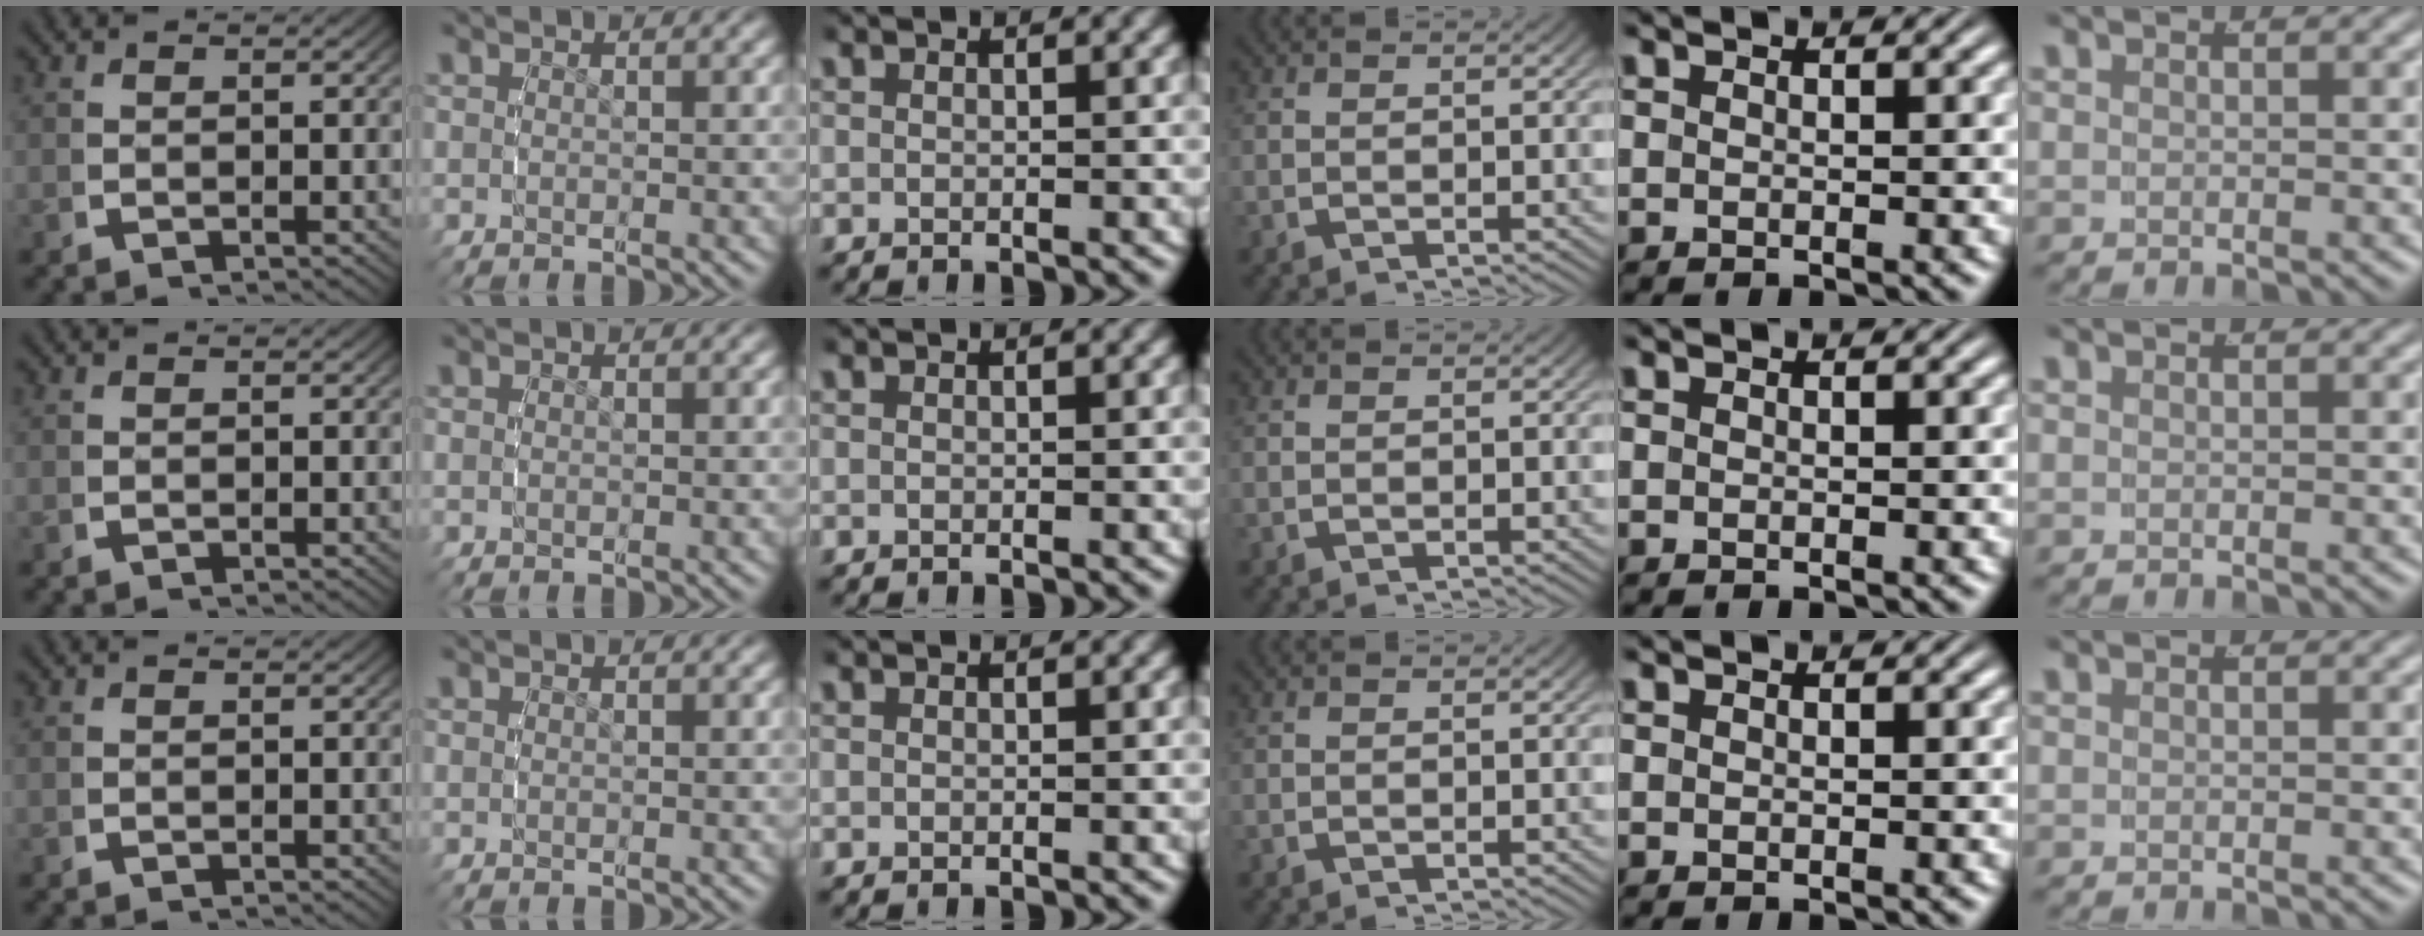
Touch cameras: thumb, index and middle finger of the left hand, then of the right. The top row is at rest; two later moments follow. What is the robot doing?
{"motion": "reach", "object": "paper"}